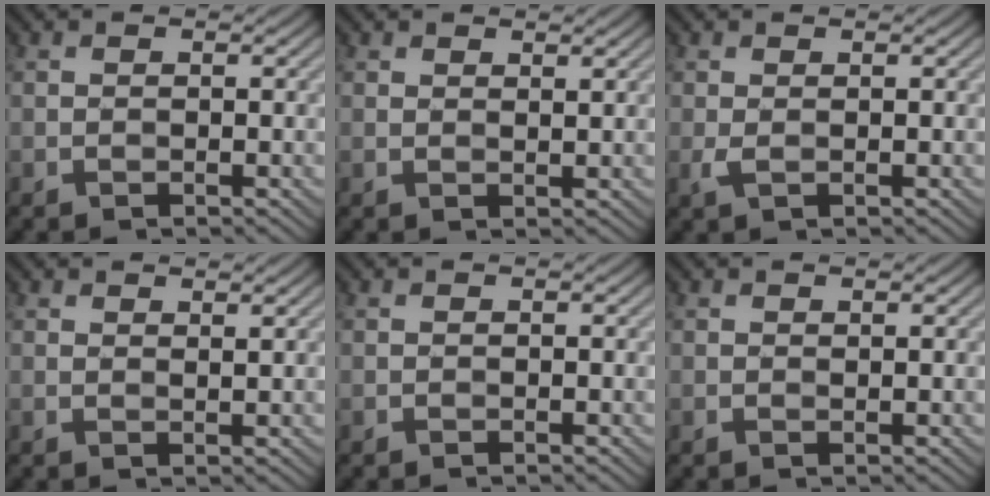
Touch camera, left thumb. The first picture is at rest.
{"total": 2.0, "force": [1.5, 0.7, 1.1], "torque": [-0.013, -0.001, 0.031]}
{"total": 1.6, "force": [0.3, 0.8, 1.3], "torque": [-0.032, 0.003, 0.006]}
{"total": 2.0, "force": [1.5, 0.6, 1.1], "torque": [-0.014, -0.002, 0.029]}
{"total": 0.0}
{"total": 0.8, "force": [0.5, 0.3, 0.4], "torque": [-0.006, 0.001, 0.013]}